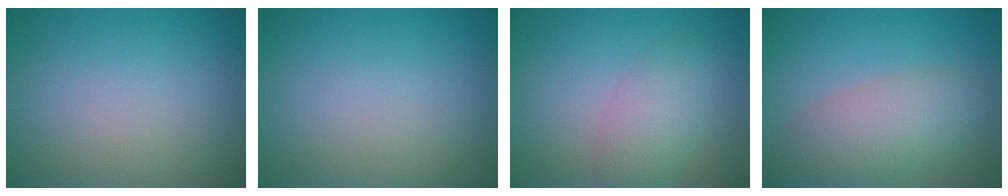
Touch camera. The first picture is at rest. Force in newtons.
{"total": 0.0}
{"total": 2.3, "press": 2.3, "slide": 0.2}
{"total": 5.4, "press": 5.4, "slide": 0.2}